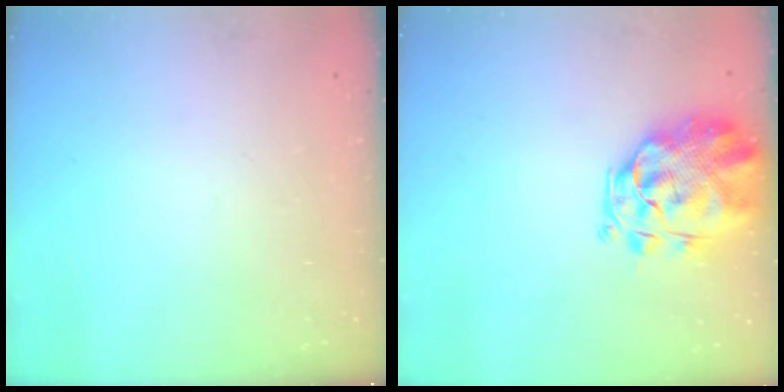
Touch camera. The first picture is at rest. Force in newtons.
{"total": 3.3, "press": 2.9, "slide": 1.6}